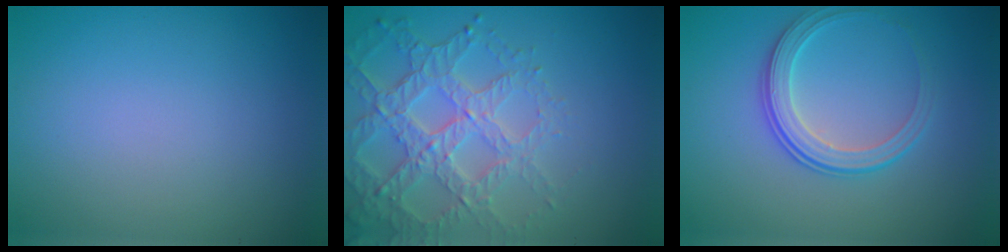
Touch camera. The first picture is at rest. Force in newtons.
{"total": 5.5, "press": 4.5, "slide": 3.2}
{"total": 3.5, "press": 2.9, "slide": 1.9}